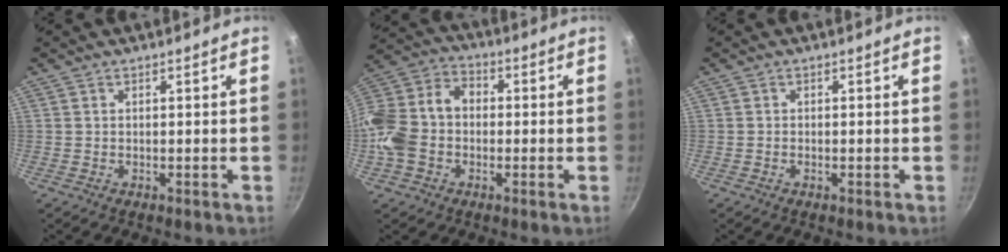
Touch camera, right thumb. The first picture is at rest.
{"total": 15.3, "force": [-2.3, 11.7, 9.5], "torque": [-0.180, 0.047, -0.060]}
{"total": 0.6, "force": [-0.3, 0.2, 0.4], "torque": [-0.009, 0.004, -0.008]}